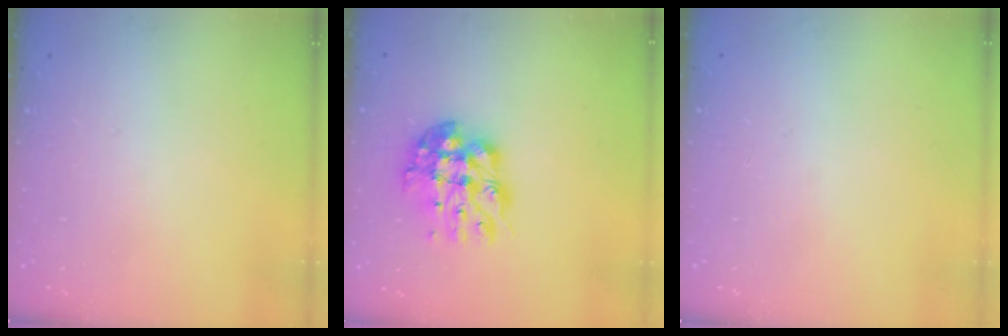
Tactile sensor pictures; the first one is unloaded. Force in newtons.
{"total": 11.8, "press": 11.7, "slide": 1.2}
{"total": 0.7, "press": 0.7, "slide": 0.2}